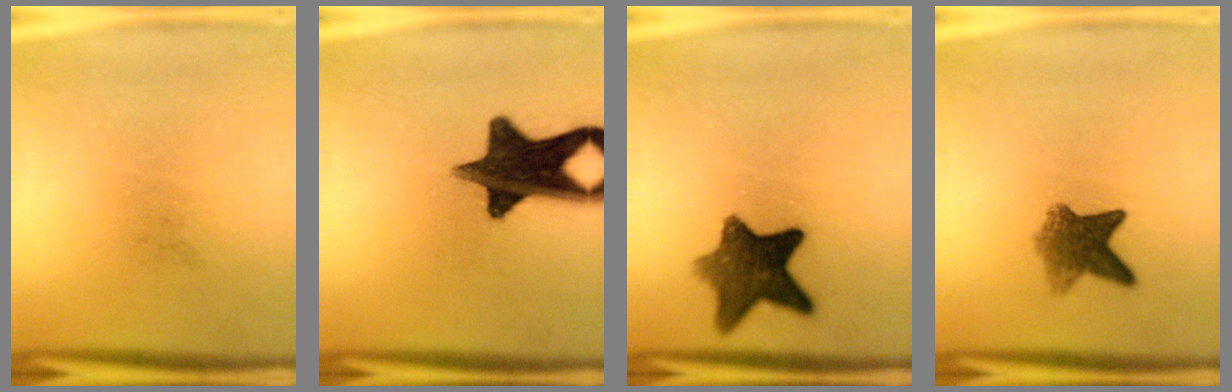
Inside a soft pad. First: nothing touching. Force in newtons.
{"total": 15.7}
{"total": 10.4}
{"total": 5.7}